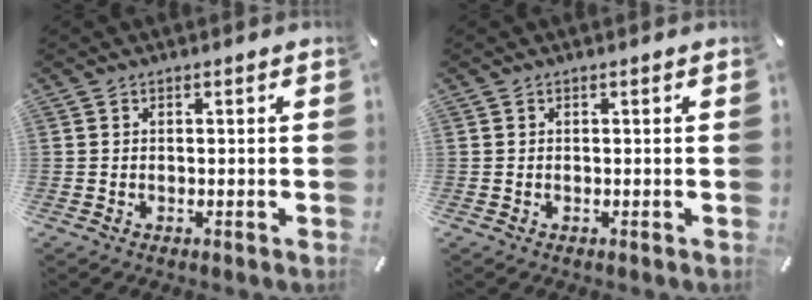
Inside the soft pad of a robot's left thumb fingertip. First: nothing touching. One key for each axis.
{"total": 0.0}